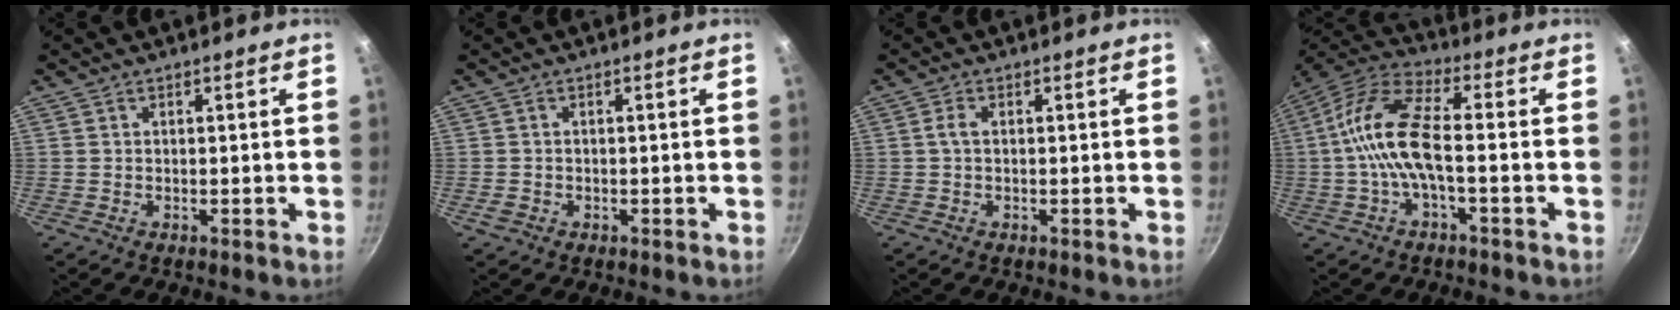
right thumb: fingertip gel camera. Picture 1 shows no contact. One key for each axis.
{"total": 1.6, "fx": -0.6, "fy": 1.3, "fz": 0.8, "tx": -0.015, "ty": 0.002, "tz": -0.008}
{"total": 1.8, "fx": 0.0, "fy": 0.4, "fz": 1.7, "tx": -0.046, "ty": 0.005, "tz": -0.001}
{"total": 12.2, "fx": -1.8, "fy": 4.7, "fz": 11.1, "tx": -0.228, "ty": 0.038, "tz": -0.050}